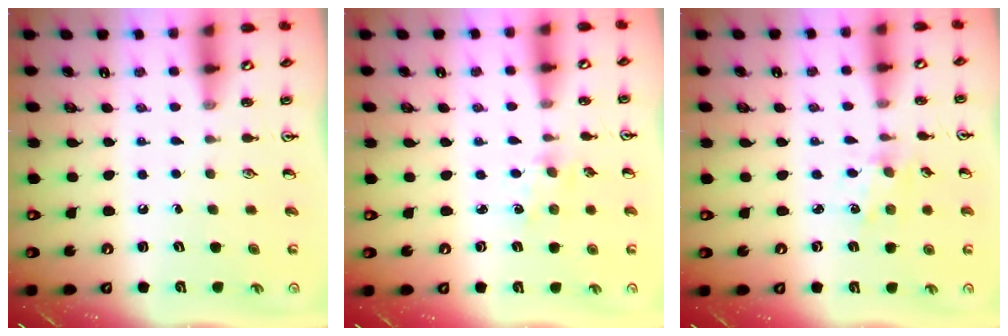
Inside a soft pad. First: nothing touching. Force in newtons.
{"total": 2.5, "press": 2.4, "slide": 0.3}
{"total": 1.6, "press": 1.5, "slide": 0.3}